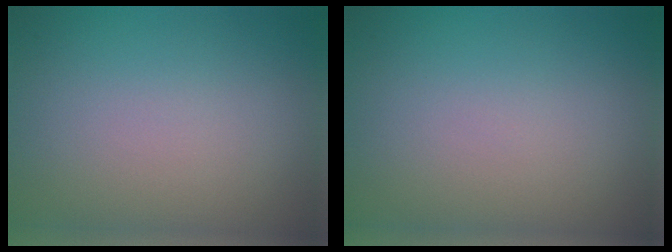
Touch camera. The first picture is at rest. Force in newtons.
{"total": 0.0}